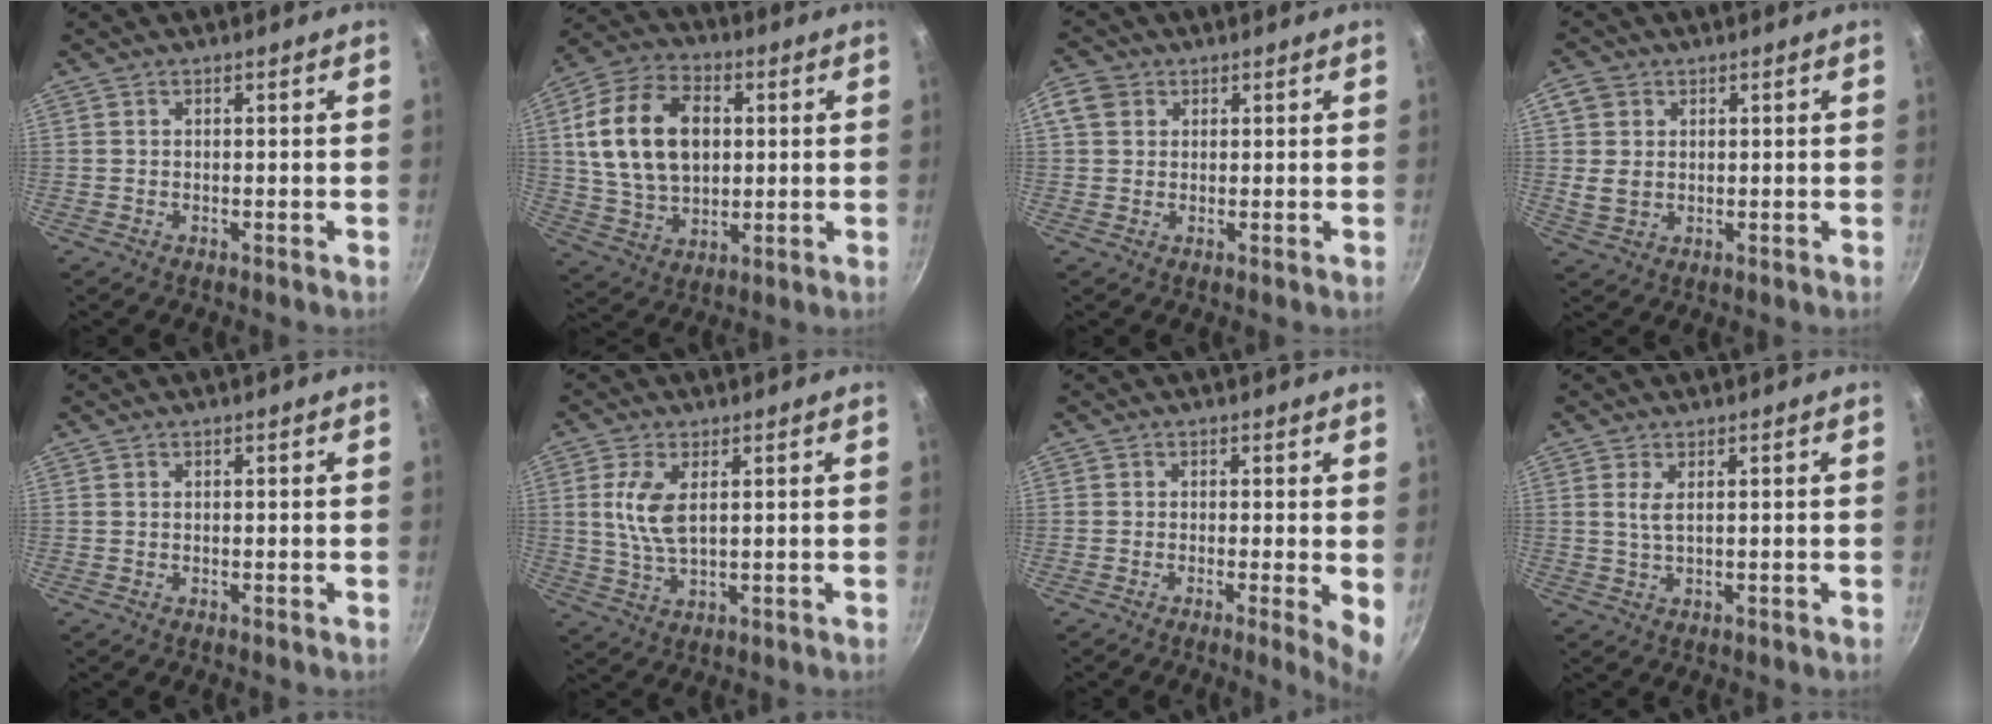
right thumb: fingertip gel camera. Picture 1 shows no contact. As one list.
[{"total": 18.7, "force": [3.1, 12.8, 13.4], "torque": [-0.227, 0.004, 0.054]}, {"total": 4.3, "force": [1.4, 3.6, 1.9], "torque": [-0.023, 0.003, 0.020]}, {"total": 5.5, "force": [1.0, 4.6, 2.8], "torque": [-0.039, -0.007, 0.017]}, {"total": 0.0}, {"total": 7.2, "force": [1.7, 3.4, 6.1], "torque": [-0.125, -0.005, 0.035]}, {"total": 4.7, "force": [-0.4, 0.9, 4.6], "torque": [-0.056, -0.009, -0.007]}, {"total": 2.4, "force": [0.7, 0.9, 2.1], "torque": [-0.043, -0.006, 0.016]}]